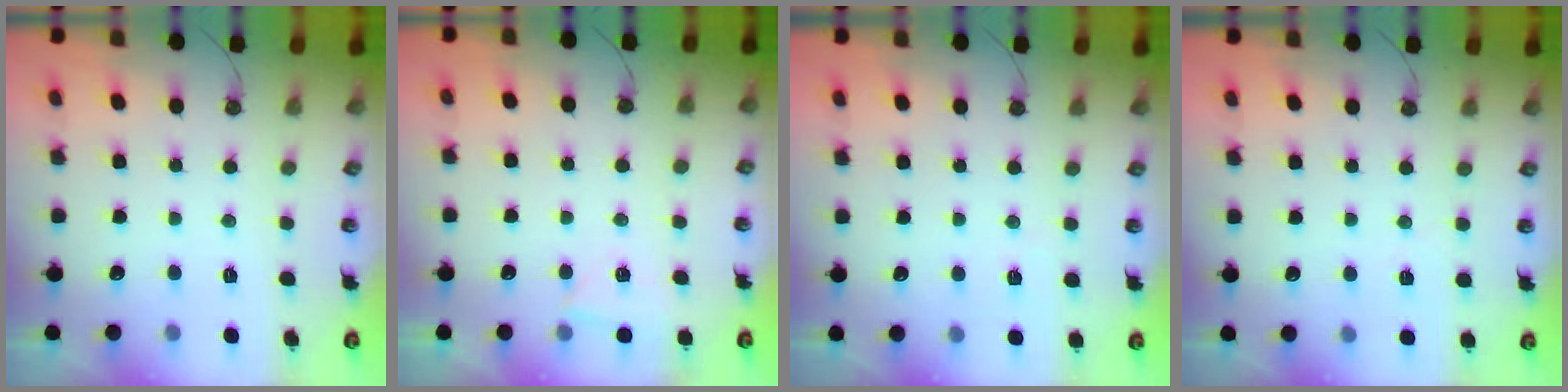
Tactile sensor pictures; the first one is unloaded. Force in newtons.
{"total": 3.3, "press": 3.3, "slide": 0.5}
{"total": 2.1, "press": 2.1, "slide": 0.5}
{"total": 5.4, "press": 3.7, "slide": 3.8}